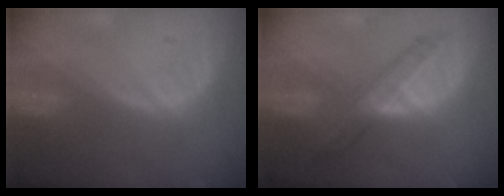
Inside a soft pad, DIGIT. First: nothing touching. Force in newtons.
{"total": 7.2, "press": 6.2, "slide": 3.5}